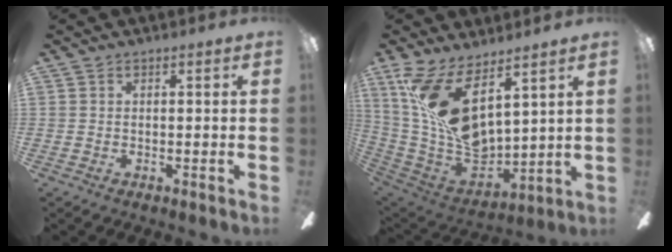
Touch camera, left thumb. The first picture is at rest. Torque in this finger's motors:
{"motor_torque": [1.60, 1.60, 1.79, -0.98, 0.64]}